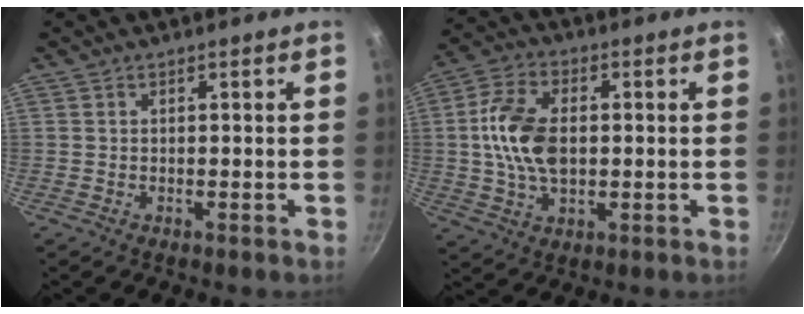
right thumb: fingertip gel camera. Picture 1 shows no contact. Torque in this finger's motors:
{"motor_torque": [1.86, 1.85, 1.54, -0.10, 0.15]}